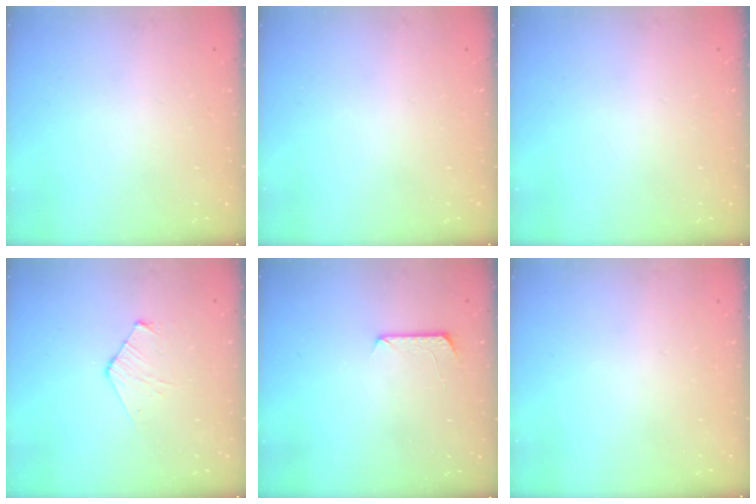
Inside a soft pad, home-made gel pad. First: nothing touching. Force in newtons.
{"total": 0.0}
{"total": 0.0}
{"total": 6.5, "press": 6.4, "slide": 0.7}
{"total": 7.4, "press": 7.3, "slide": 0.7}
{"total": 0.0}